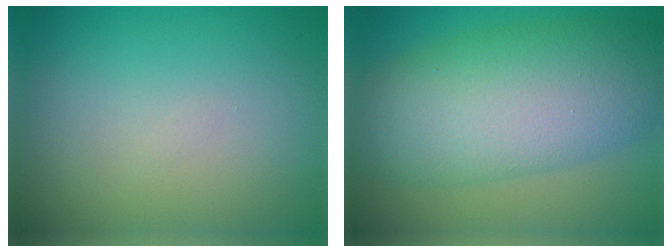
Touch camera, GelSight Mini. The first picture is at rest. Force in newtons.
{"total": 10.1, "press": 10.1, "slide": 0.5}